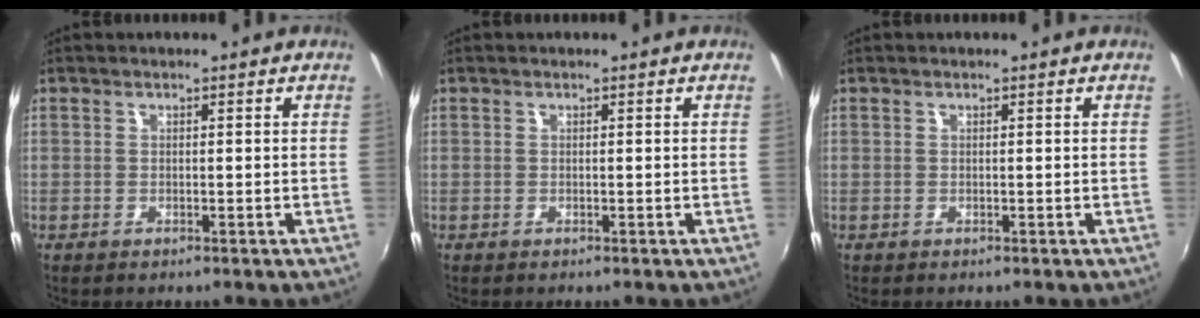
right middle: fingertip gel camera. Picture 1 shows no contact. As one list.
[{"total": 0.0}, {"total": 0.0}]